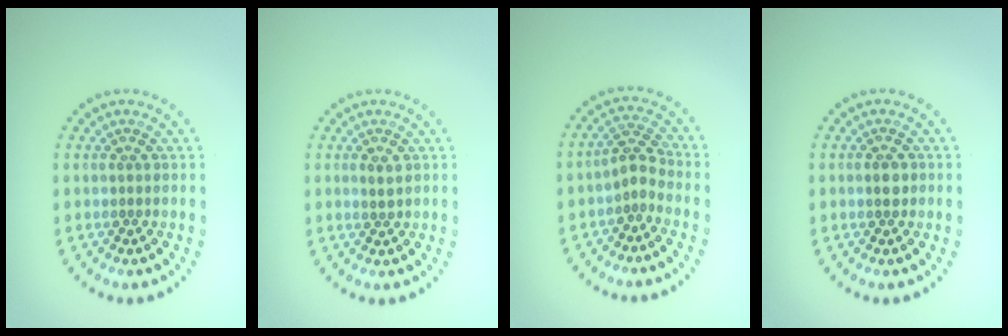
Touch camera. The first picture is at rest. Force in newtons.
{"total": 1.0, "press": 1.0, "slide": 0.3}
{"total": 2.0, "press": 1.5, "slide": 1.4}
{"total": 1.0, "press": 1.0, "slide": 0.3}